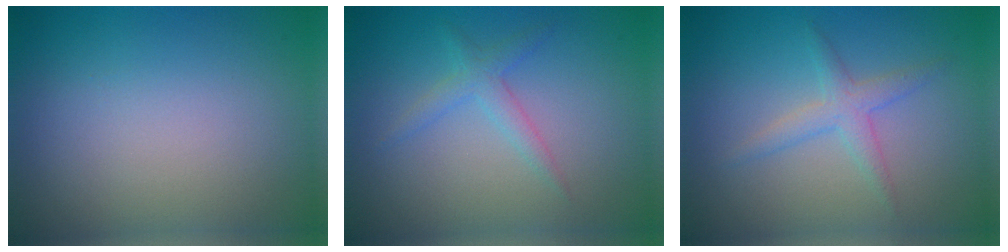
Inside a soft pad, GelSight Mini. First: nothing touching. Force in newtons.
{"total": 1.7, "press": 1.7, "slide": 0.1}
{"total": 2.1, "press": 2.1, "slide": 0.1}